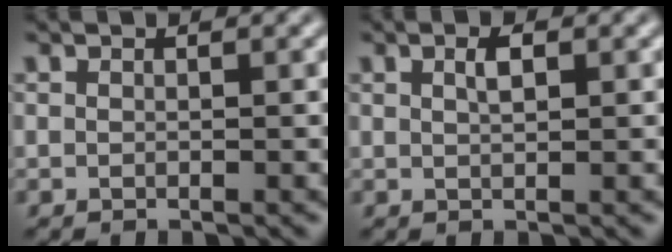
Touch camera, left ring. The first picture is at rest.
{"total": 1.4, "force": [0.6, 0.5, 1.2], "torque": [-0.021, 0.003, 0.011]}